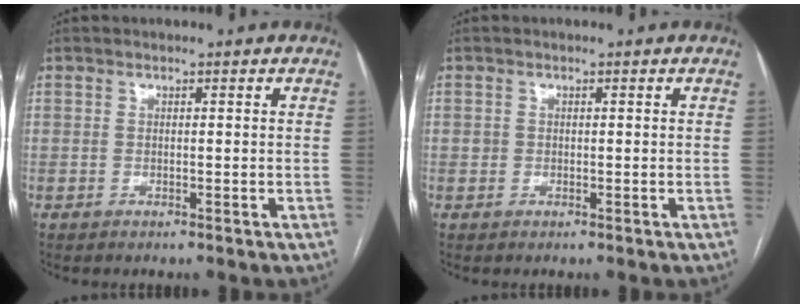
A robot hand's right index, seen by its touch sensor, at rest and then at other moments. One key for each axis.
{"total": 0.7, "fx": 0.1, "fy": 0.7, "fz": 0.1, "tx": 0.004, "ty": 0.004, "tz": 0.000}